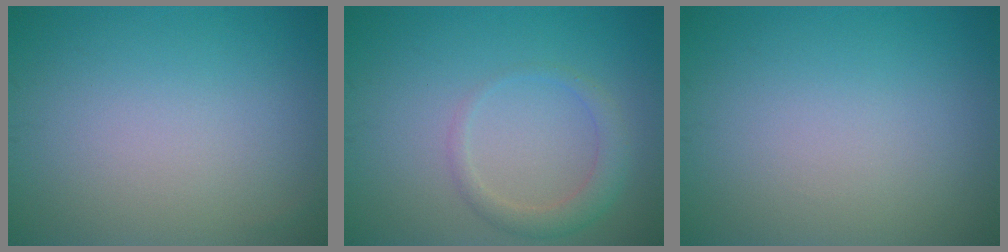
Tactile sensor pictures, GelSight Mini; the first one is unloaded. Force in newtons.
{"total": 2.2, "press": 2.2, "slide": 0.3}
{"total": 0.0}